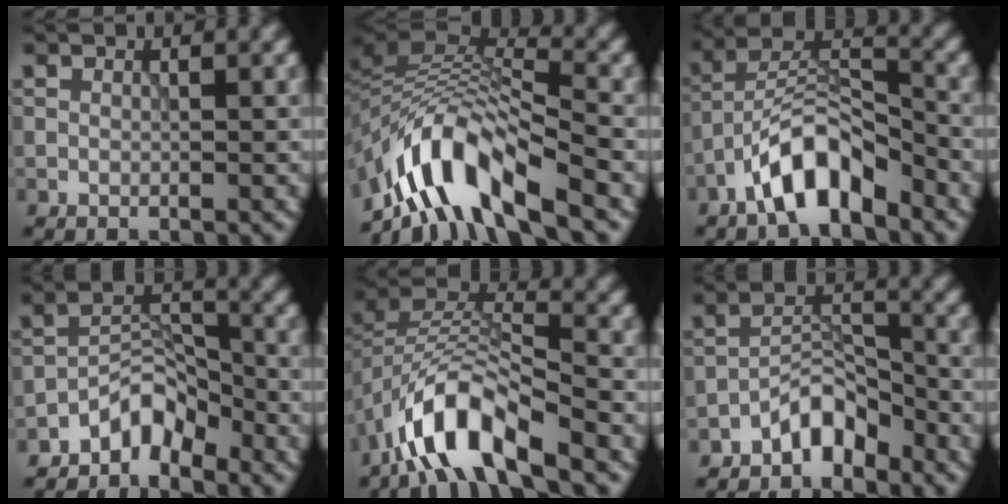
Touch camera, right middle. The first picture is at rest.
{"total": 9.2, "force": [-6.0, 3.3, 6.3], "torque": [-0.092, 0.012, -0.118]}
{"total": 7.0, "force": [-4.4, 2.7, 4.8], "torque": [-0.077, 0.017, -0.083]}
{"total": 3.6, "force": [-2.8, 1.5, 1.6], "torque": [-0.020, 0.020, -0.055]}
{"total": 7.7, "force": [-4.8, 2.9, 5.3], "torque": [-0.091, 0.006, -0.095]}
{"total": 3.7, "force": [-2.9, 1.4, 1.9], "torque": [-0.025, 0.019, -0.056]}